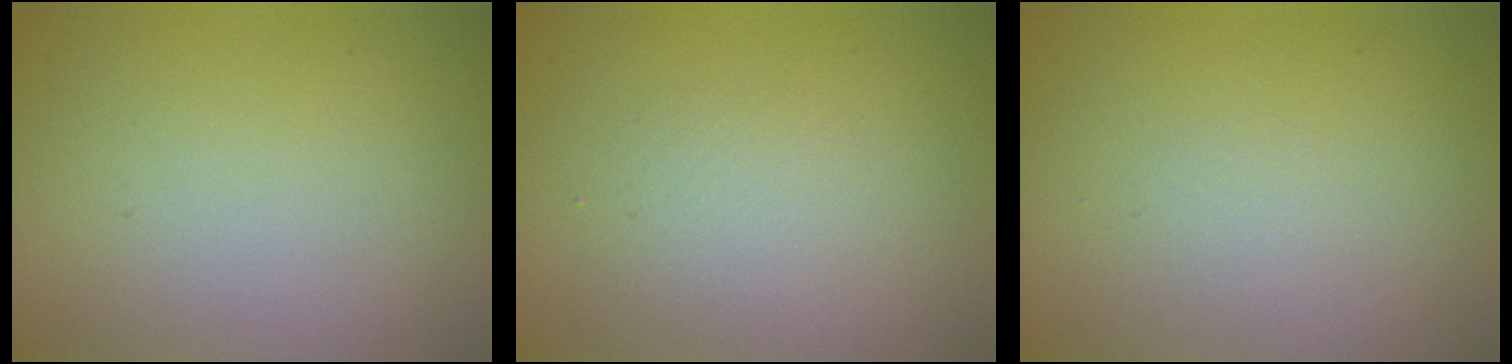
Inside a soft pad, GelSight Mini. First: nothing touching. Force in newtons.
{"total": 2.2, "press": 2.2, "slide": 0.1}
{"total": 0.0}